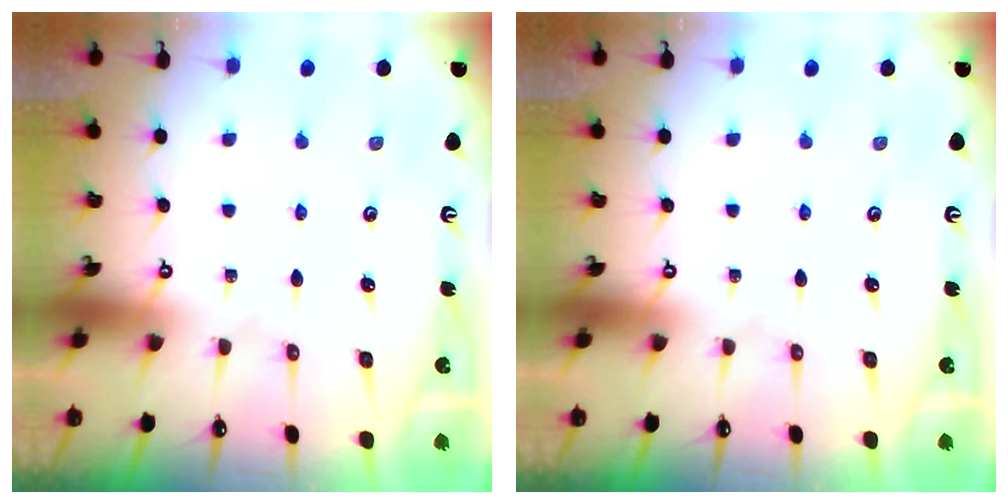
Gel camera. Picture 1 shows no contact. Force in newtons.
{"total": 0.0}